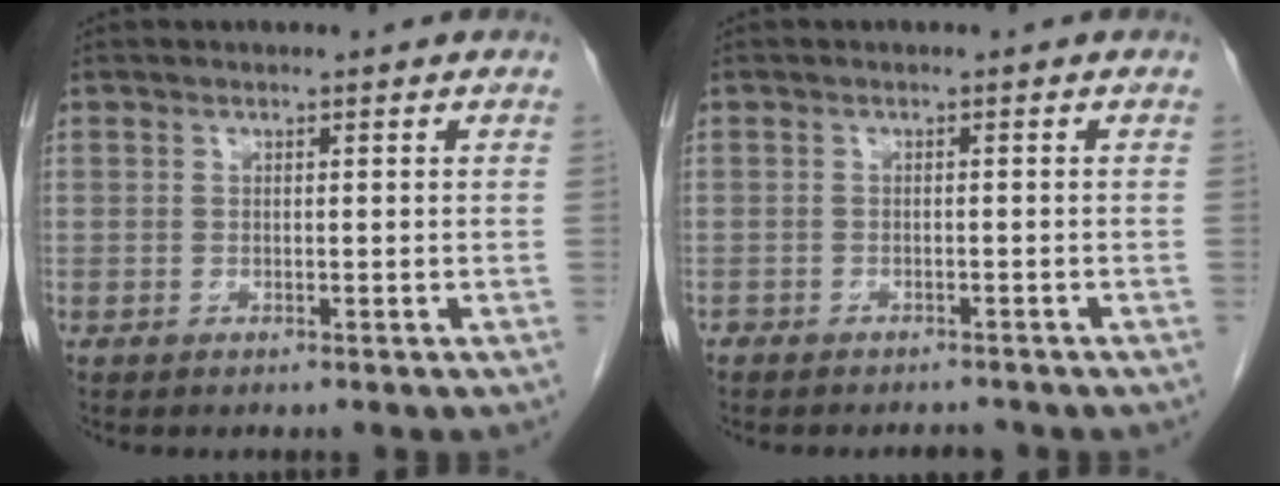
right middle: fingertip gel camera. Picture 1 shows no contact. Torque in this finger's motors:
{"motor_torque": [-0.02, 0.03, 0.00, 0.00]}